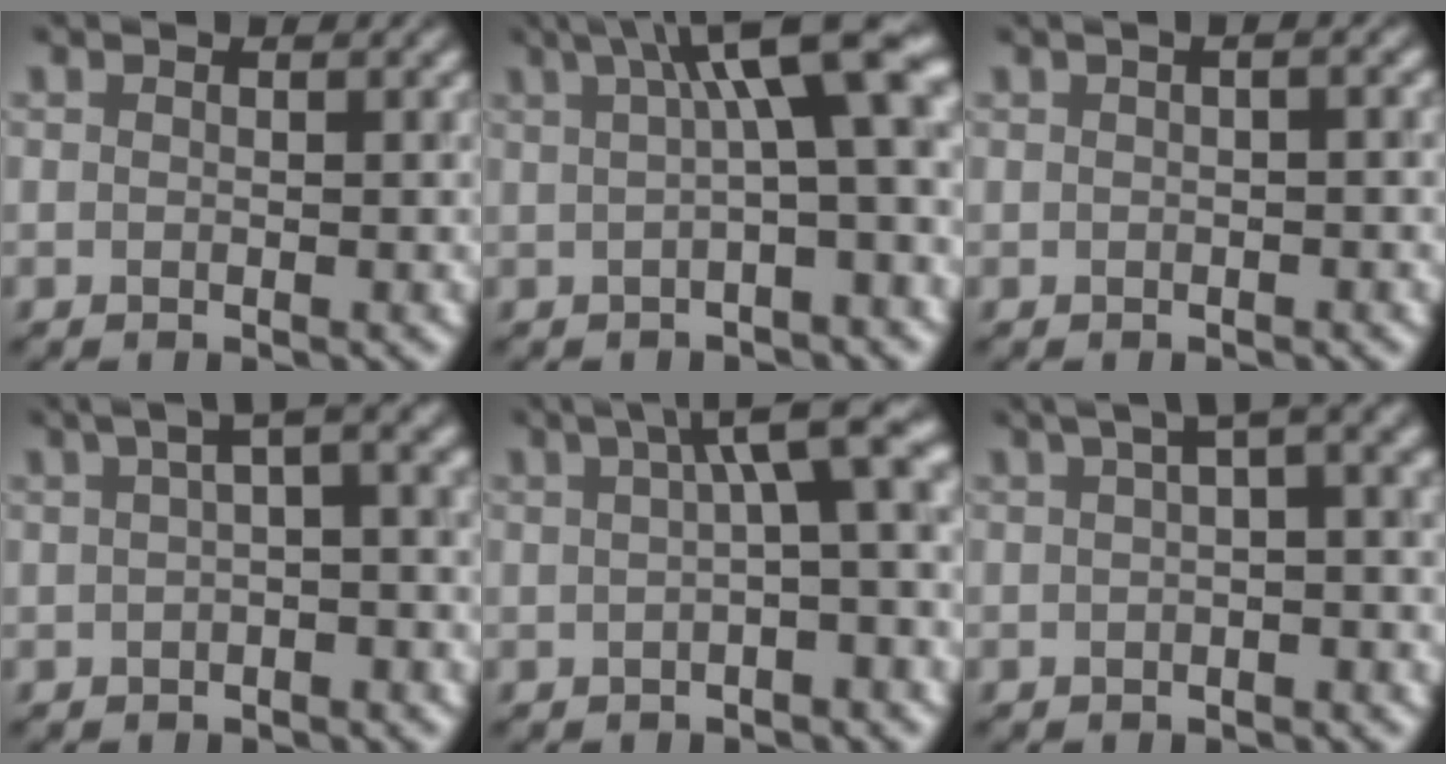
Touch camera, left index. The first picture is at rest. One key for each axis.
{"total": 9.1, "fx": 2.6, "fy": 2.2, "fz": 8.4, "tx": -0.111, "ty": 0.025, "tz": 0.034}
{"total": 1.3, "fx": 0.1, "fy": 0.5, "fz": 1.2, "tx": -0.020, "ty": 0.007, "tz": 0.002}
{"total": 5.1, "fx": 1.3, "fy": 1.5, "fz": 4.6, "tx": -0.063, "ty": 0.021, "tz": 0.012}
{"total": 6.9, "fx": 1.7, "fy": 1.7, "fz": 6.4, "tx": -0.080, "ty": 0.024, "tz": 0.019}
{"total": 5.0, "fx": 1.5, "fy": 1.3, "fz": 4.6, "tx": -0.053, "ty": 0.022, "tz": 0.014}